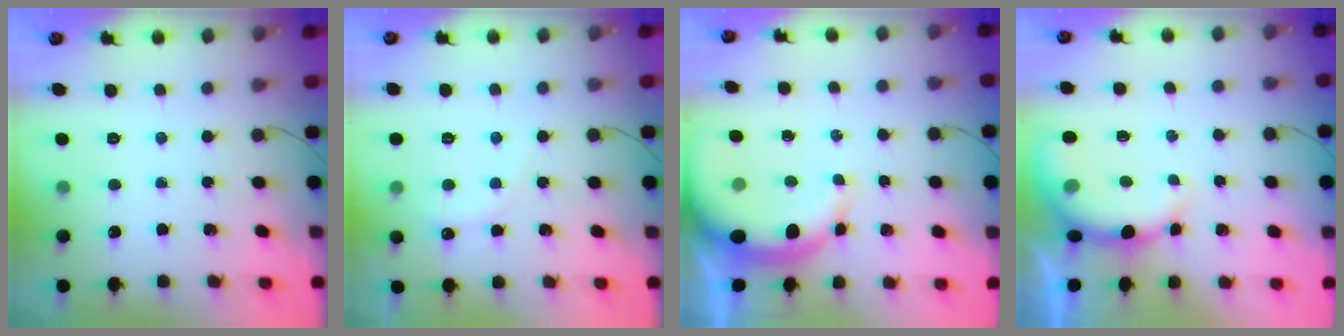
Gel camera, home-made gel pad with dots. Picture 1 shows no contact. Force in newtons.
{"total": 6.2, "press": 6.1, "slide": 1.0}
{"total": 9.1, "press": 9.0, "slide": 1.7}
{"total": 8.1, "press": 8.0, "slide": 1.3}